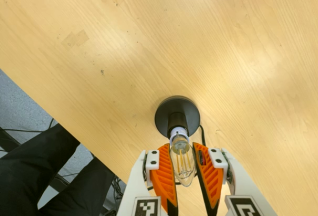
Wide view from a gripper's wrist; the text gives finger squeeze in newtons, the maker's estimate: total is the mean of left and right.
{"total": 13.0, "left": 13.1, "right": 12.9}